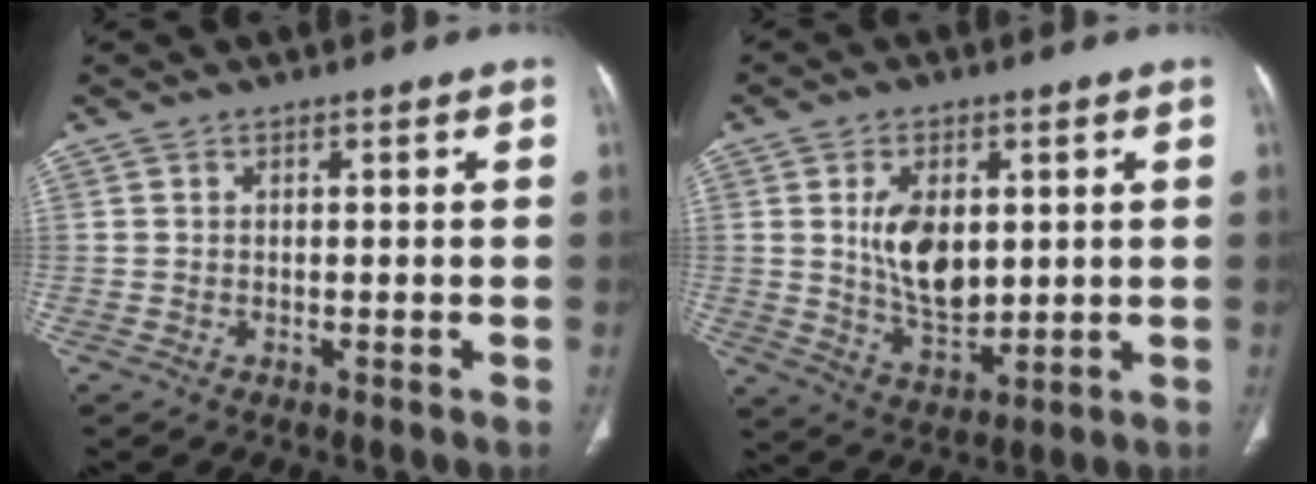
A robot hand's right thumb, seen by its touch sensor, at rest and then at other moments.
{"total": 10.5, "force": [1.9, 6.3, 8.2], "torque": [-0.124, -0.018, 0.047]}